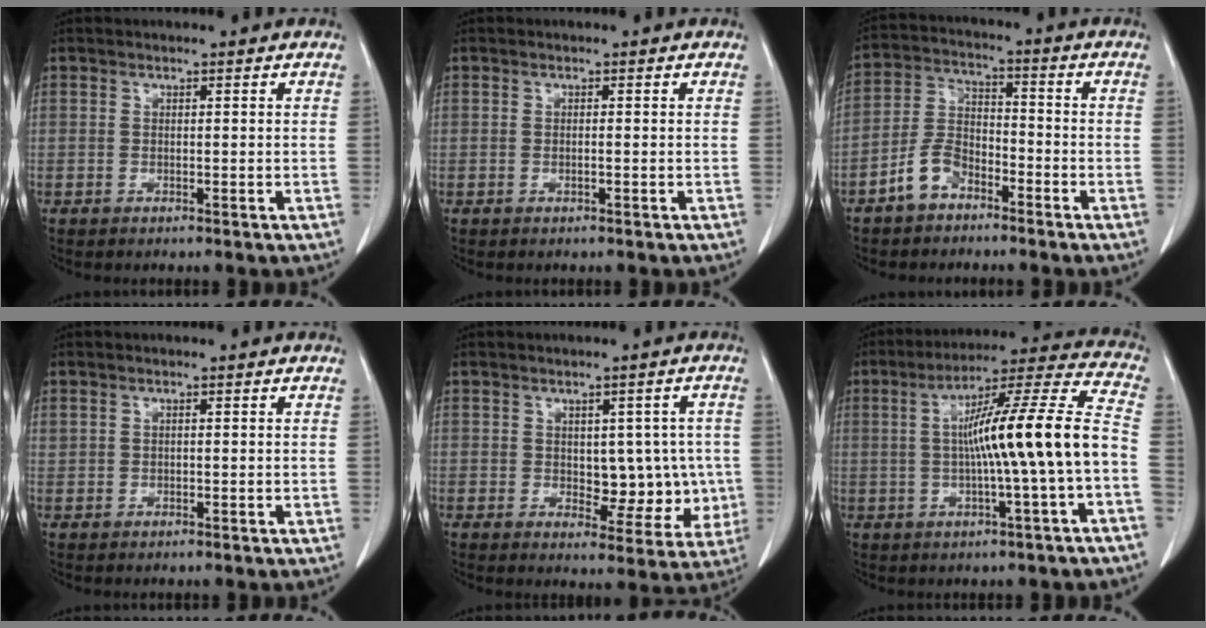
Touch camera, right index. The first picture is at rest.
{"total": 0.9, "force": [-0.1, 0.3, 0.8], "torque": [-0.023, 0.001, 0.000]}
{"total": 7.5, "force": [-4.6, 4.3, 4.2], "torque": [-0.099, 0.019, -0.089]}
{"total": 1.4, "force": [0.4, 1.1, 0.8], "torque": [-0.028, 0.012, 0.014]}
{"total": 9.7, "force": [0.0, 5.9, 7.7], "torque": [-0.086, 0.019, 0.021]}
{"total": 17.0, "force": [-1.4, 0.1, 17.0], "torque": [-0.263, 0.027, -0.026]}